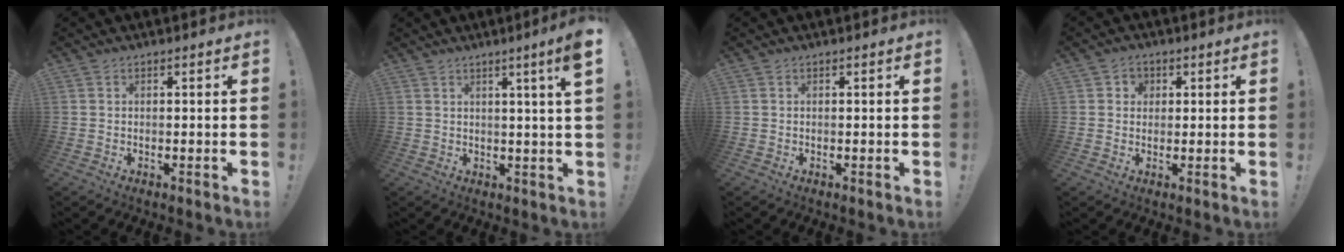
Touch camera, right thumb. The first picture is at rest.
{"total": 6.0, "force": [2.5, -1.0, 5.4], "torque": [-0.070, -0.015, 0.032]}
{"total": 0.0}
{"total": 3.7, "force": [0.7, 3.5, 1.0], "torque": [-0.015, 0.001, 0.013]}